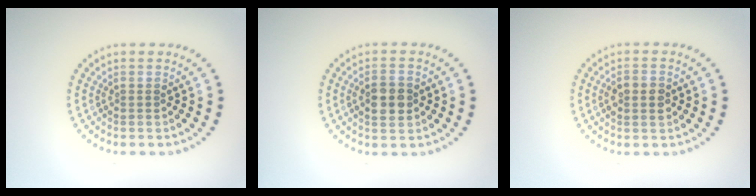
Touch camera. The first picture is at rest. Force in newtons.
{"total": 2.9, "press": 2.8, "slide": 0.3}
{"total": 2.1, "press": 2.1, "slide": 0.0}